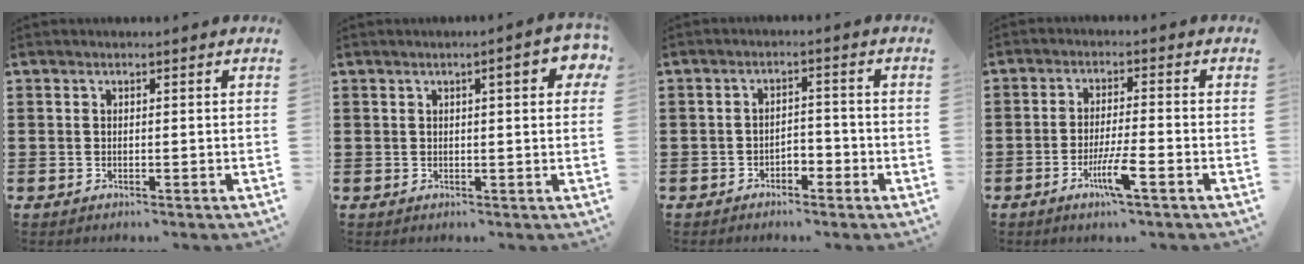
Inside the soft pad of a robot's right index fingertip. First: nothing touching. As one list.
[{"total": 4.4, "force": [1.3, 0.9, 4.1], "torque": [-0.064, 0.001, 0.017]}, {"total": 2.2, "force": [-1.8, 1.0, 0.8], "torque": [-0.020, 0.004, -0.038]}, {"total": 5.6, "force": [-2.8, 0.4, 4.9], "torque": [-0.100, -0.014, -0.053]}]